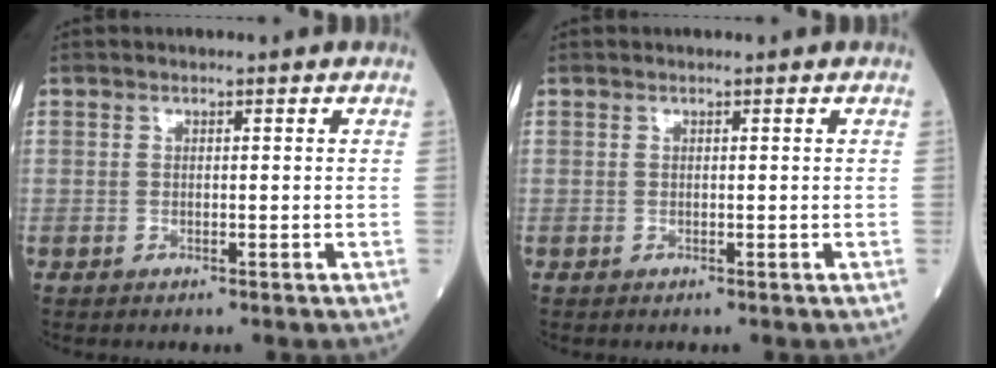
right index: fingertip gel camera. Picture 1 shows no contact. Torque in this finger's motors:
{"motor_torque": [0.00, 0.00, 0.00, -0.01]}